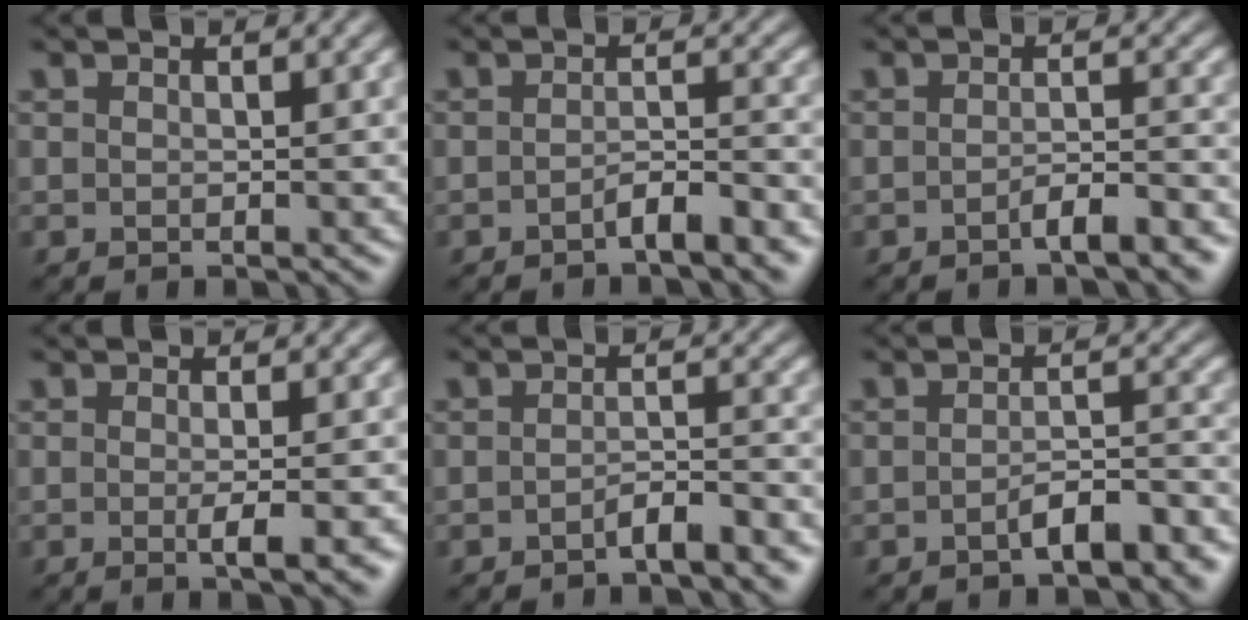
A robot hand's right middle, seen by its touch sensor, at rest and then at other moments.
{"total": 2.8, "force": [-1.7, 0.6, 2.1], "torque": [-0.034, 0.008, -0.034]}
{"total": 3.2, "force": [-1.8, 0.8, 2.4], "torque": [-0.037, 0.007, -0.034]}
{"total": 3.4, "force": [-0.7, 0.9, 3.2], "torque": [-0.039, -0.002, -0.011]}
{"total": 2.6, "force": [-1.8, 0.5, 1.8], "torque": [-0.029, 0.008, -0.034]}
{"total": 4.2, "force": [-2.4, 1.4, 3.2], "torque": [-0.053, 0.004, -0.038]}